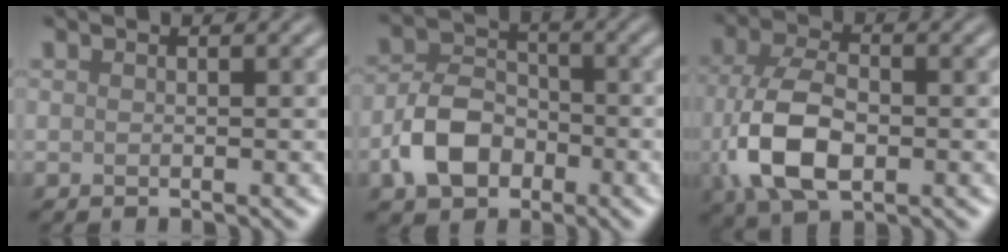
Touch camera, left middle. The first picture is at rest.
{"total": 5.5, "force": [-2.3, 4.0, 3.0], "torque": [-0.057, 0.006, -0.050]}
{"total": 8.0, "force": [-1.8, 4.7, 6.2], "torque": [-0.143, 0.000, -0.041]}